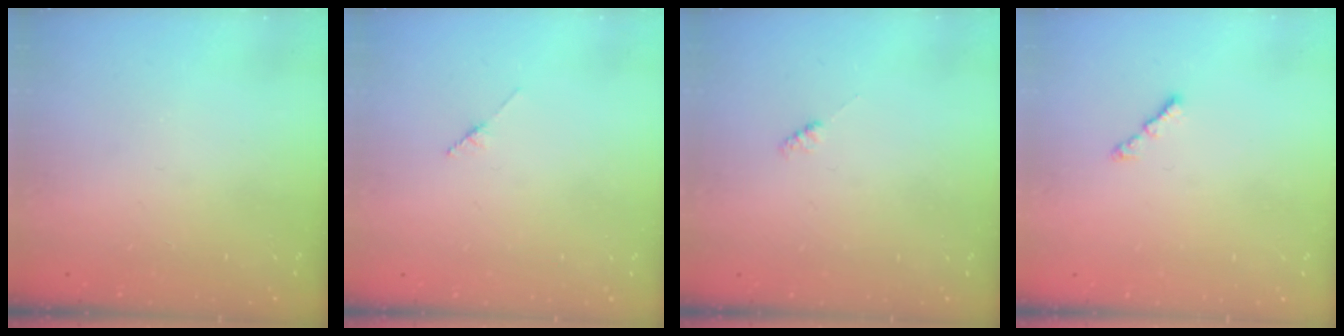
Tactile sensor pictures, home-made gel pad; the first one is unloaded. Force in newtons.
{"total": 1.7, "press": 1.6, "slide": 0.2}
{"total": 1.9, "press": 1.9, "slide": 0.3}
{"total": 1.6, "press": 1.5, "slide": 0.5}